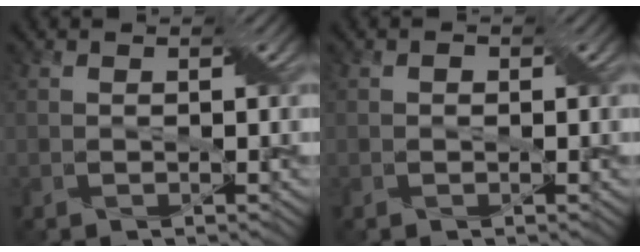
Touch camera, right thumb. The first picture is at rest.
{"total": 0.6, "force": [0.0, 0.6, 0.3], "torque": [-0.002, -0.001, -0.002]}